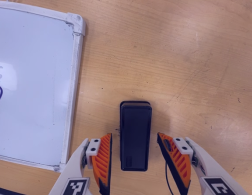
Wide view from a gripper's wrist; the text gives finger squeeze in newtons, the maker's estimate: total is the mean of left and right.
{"total": 0.0}